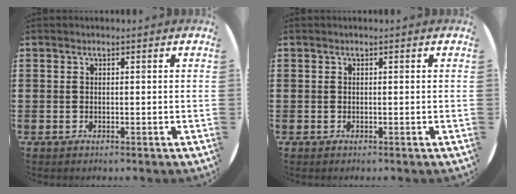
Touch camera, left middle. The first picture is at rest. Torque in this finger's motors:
{"motor_torque": [0.00, 0.00, 0.00, 0.00]}